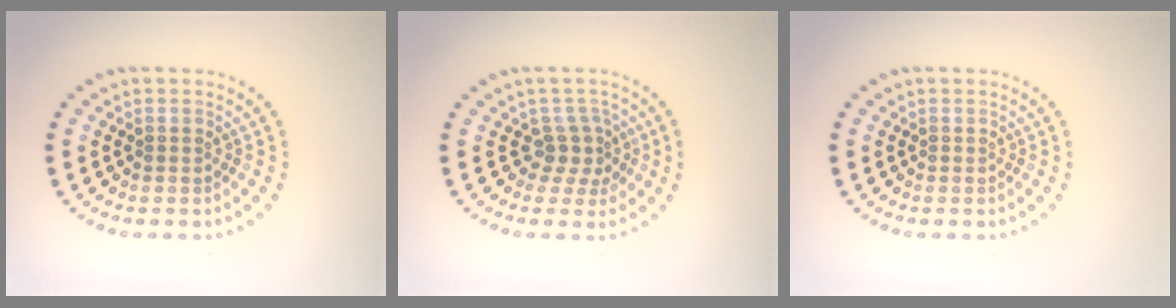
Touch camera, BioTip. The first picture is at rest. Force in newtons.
{"total": 2.3, "press": 1.6, "slide": 1.6}
{"total": 0.0}